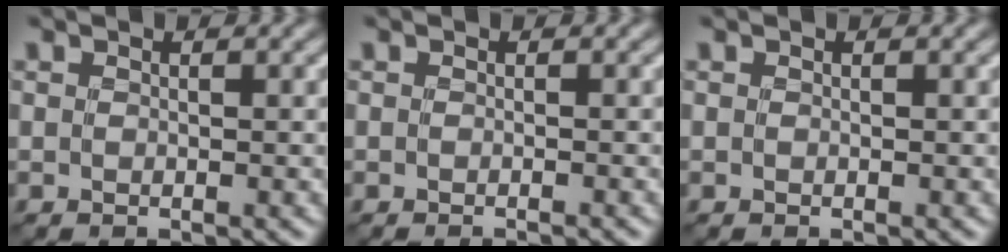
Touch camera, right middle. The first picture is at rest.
{"total": 1.0, "force": [-0.9, 0.2, 0.5], "torque": [0.003, -0.001, -0.014]}
{"total": 0.0}